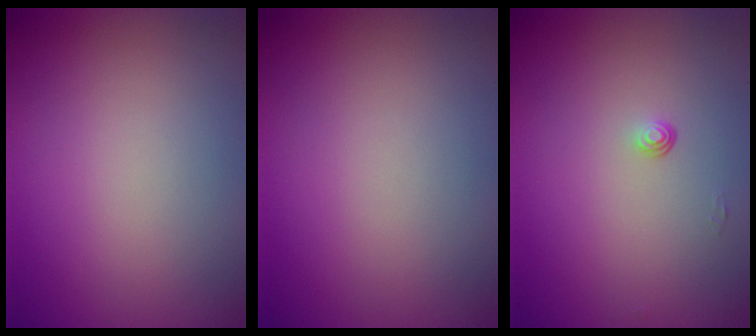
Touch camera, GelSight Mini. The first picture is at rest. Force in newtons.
{"total": 0.0}
{"total": 0.6, "press": 0.4, "slide": 0.5}